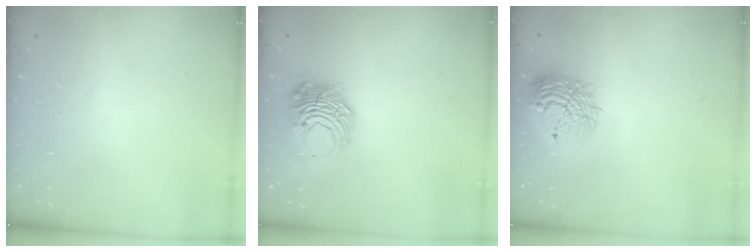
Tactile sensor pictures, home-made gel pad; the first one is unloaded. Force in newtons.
{"total": 10.4, "press": 10.4, "slide": 0.6}
{"total": 14.0, "press": 13.9, "slide": 1.8}